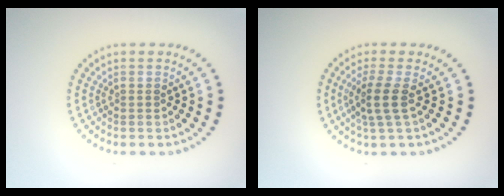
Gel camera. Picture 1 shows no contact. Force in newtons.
{"total": 2.4, "press": 1.9, "slide": 1.4}